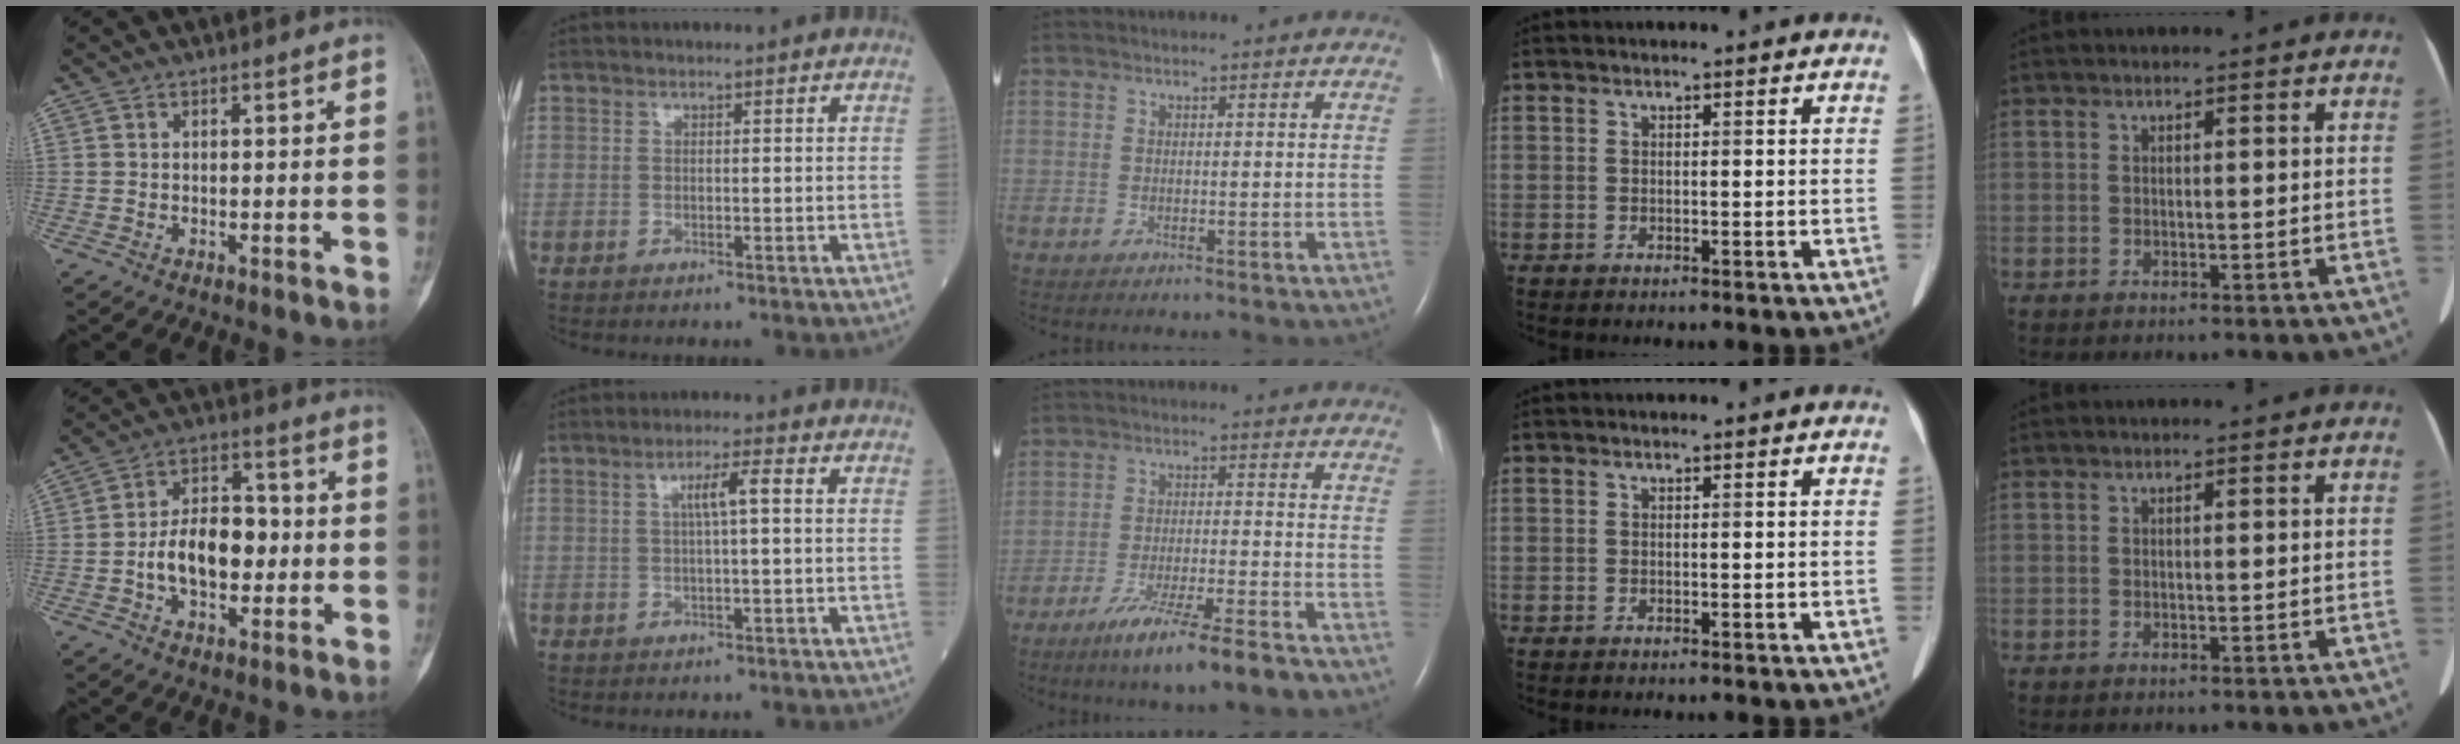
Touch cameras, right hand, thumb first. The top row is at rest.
{"thumb": {"total": 11.9, "force": [-1.6, 7.4, 9.2], "torque": [-0.128, 0.029, -0.031]}, "index": {"total": 3.9, "force": [0.7, 0.1, 3.8], "torque": [-0.068, 0.008, 0.012]}, "middle": {"total": 10.6, "force": [-7.6, 0.1, 7.4], "torque": [-0.122, -0.026, -0.126]}}